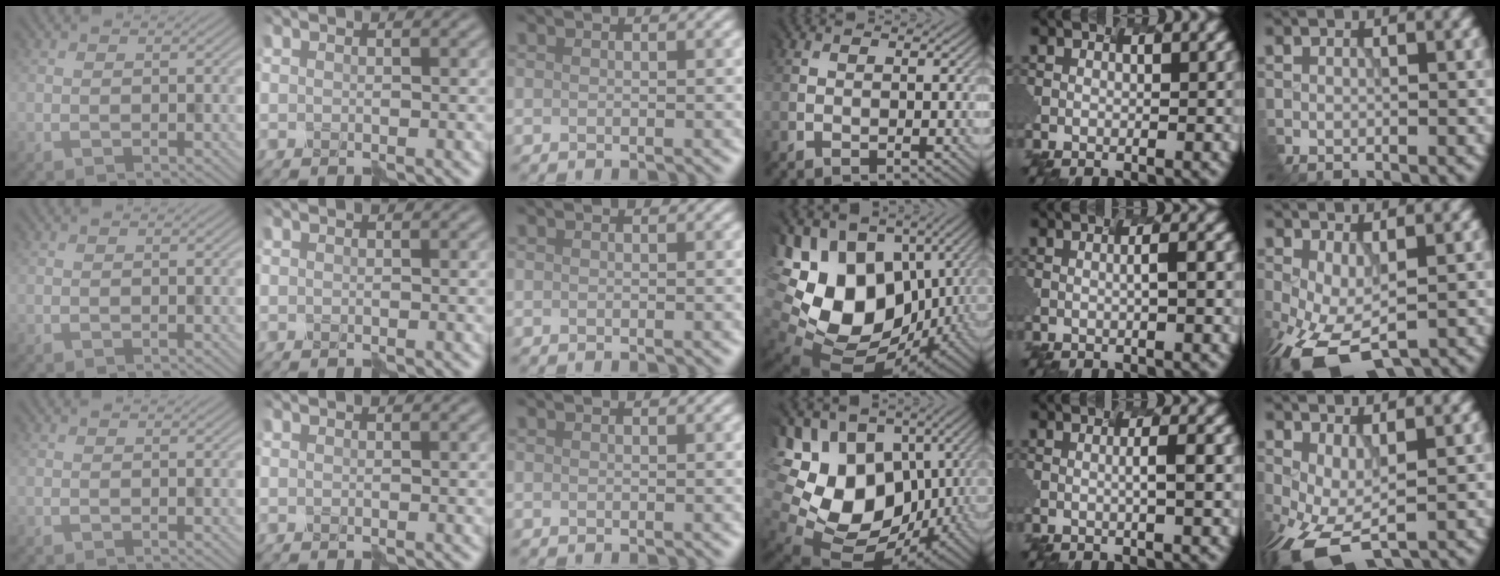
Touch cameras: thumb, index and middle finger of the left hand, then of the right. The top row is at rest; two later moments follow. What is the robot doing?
{"motion": "disassemble", "object": "velcro strap"}